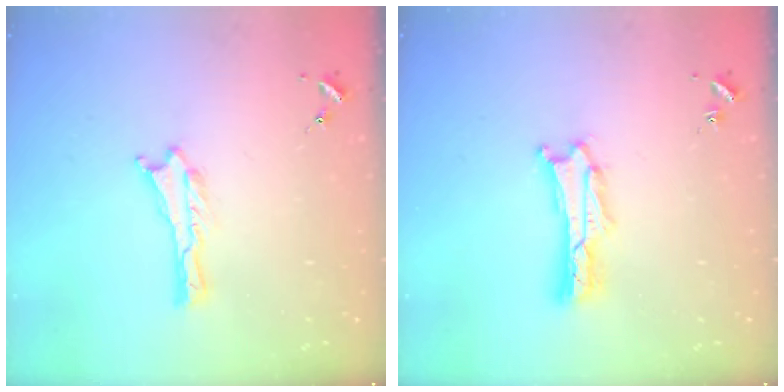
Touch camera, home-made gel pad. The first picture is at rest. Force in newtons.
{"total": 1.4, "press": 1.3, "slide": 0.2}